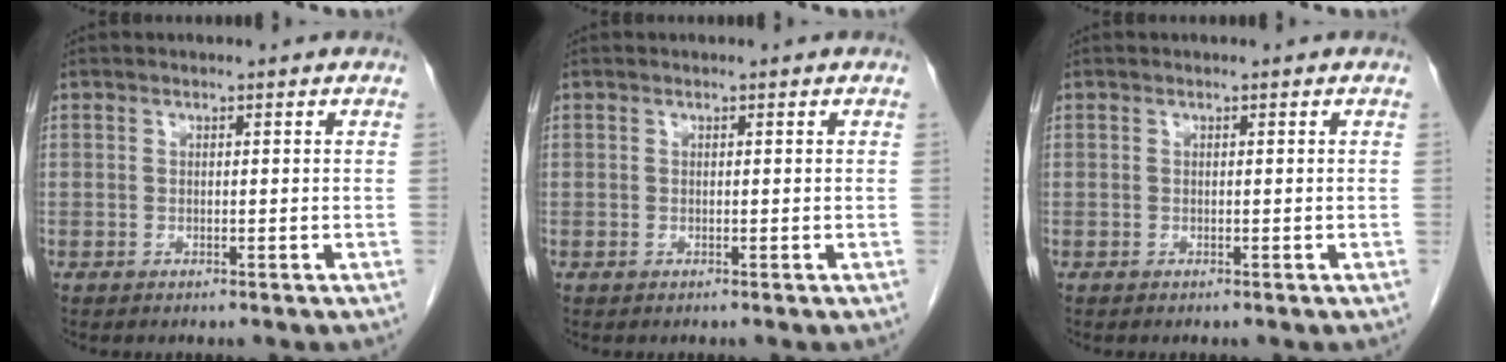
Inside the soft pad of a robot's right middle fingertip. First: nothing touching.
{"total": 0.0}
{"total": 0.0}